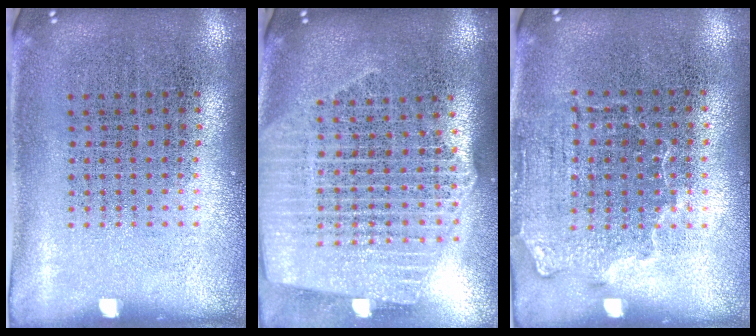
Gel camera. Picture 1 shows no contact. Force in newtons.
{"total": 2.5, "press": 2.2, "slide": 1.2}
{"total": 1.5, "press": 1.2, "slide": 0.8}